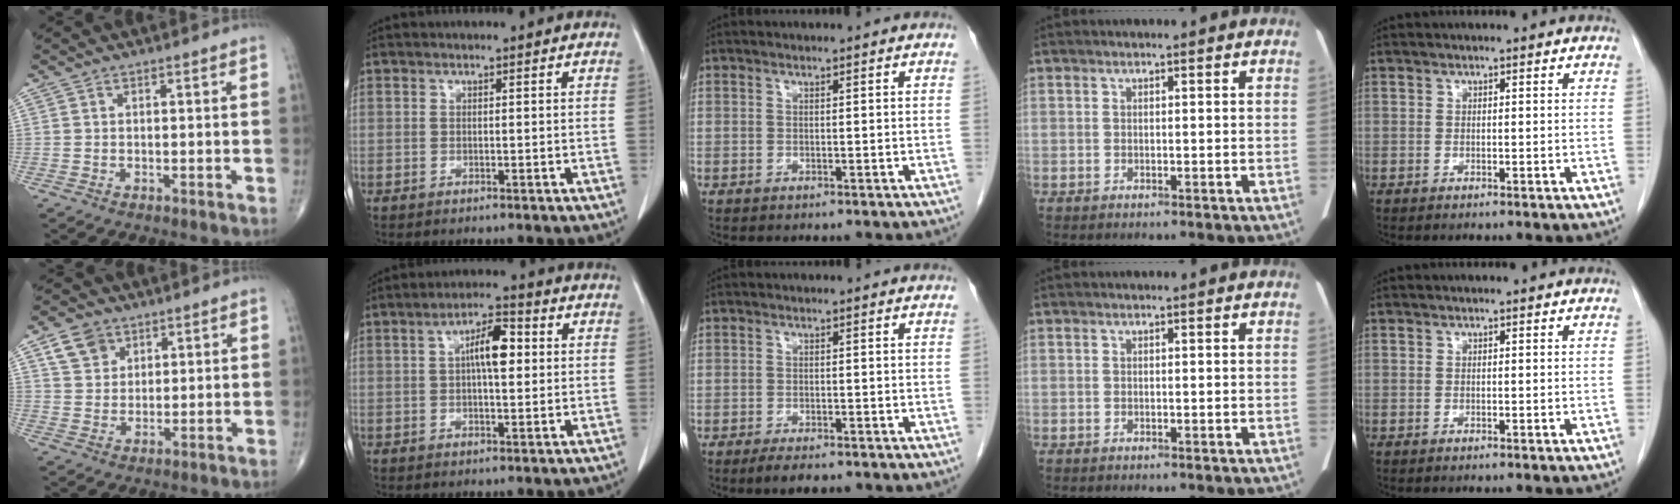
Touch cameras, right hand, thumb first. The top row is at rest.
{"thumb": {"total": 6.1, "force": [3.3, 4.6, 2.3], "torque": [-0.022, -0.013, 0.064]}, "index": {"total": 6.4, "force": [1.0, 1.9, 6.0], "torque": [-0.108, 0.014, 0.016]}, "middle": {"total": 3.0, "force": [-2.3, 0.7, 1.8], "torque": [-0.036, -0.008, -0.033]}}